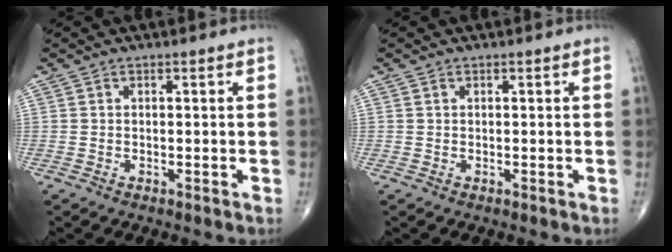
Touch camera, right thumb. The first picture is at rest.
{"total": 0.0}